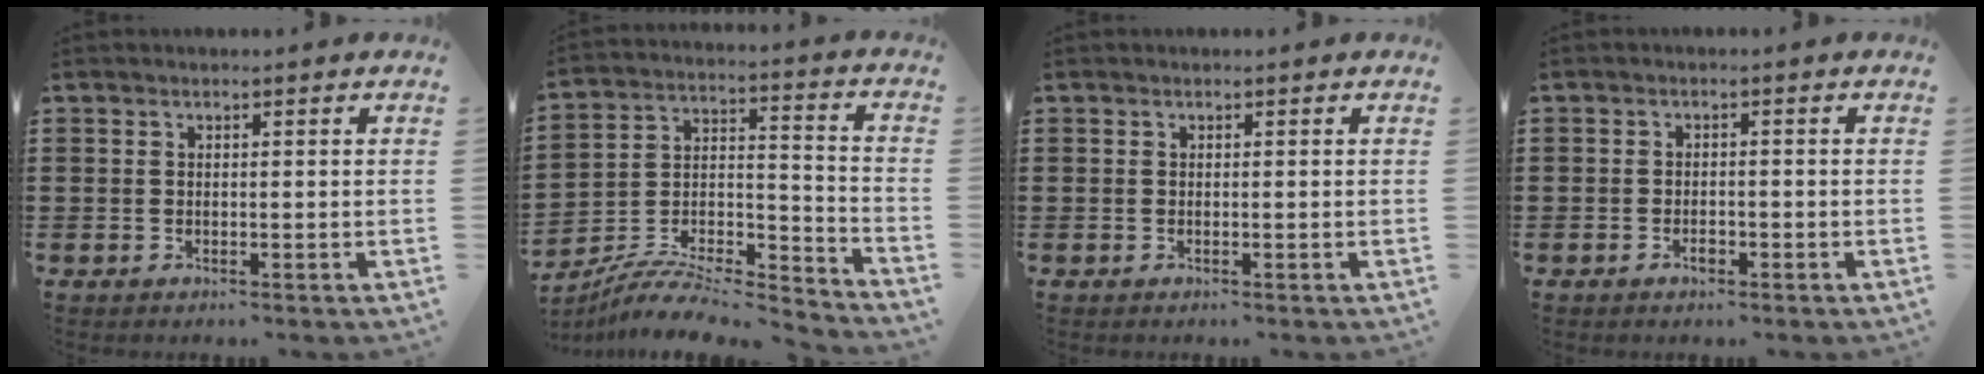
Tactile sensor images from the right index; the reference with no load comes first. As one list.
[{"total": 7.8, "force": [-7.1, 1.6, 2.7], "torque": [-0.042, 0.006, -0.140]}, {"total": 0.0}, {"total": 1.7, "force": [-0.9, 0.8, 1.1], "torque": [-0.023, -0.001, -0.017]}]